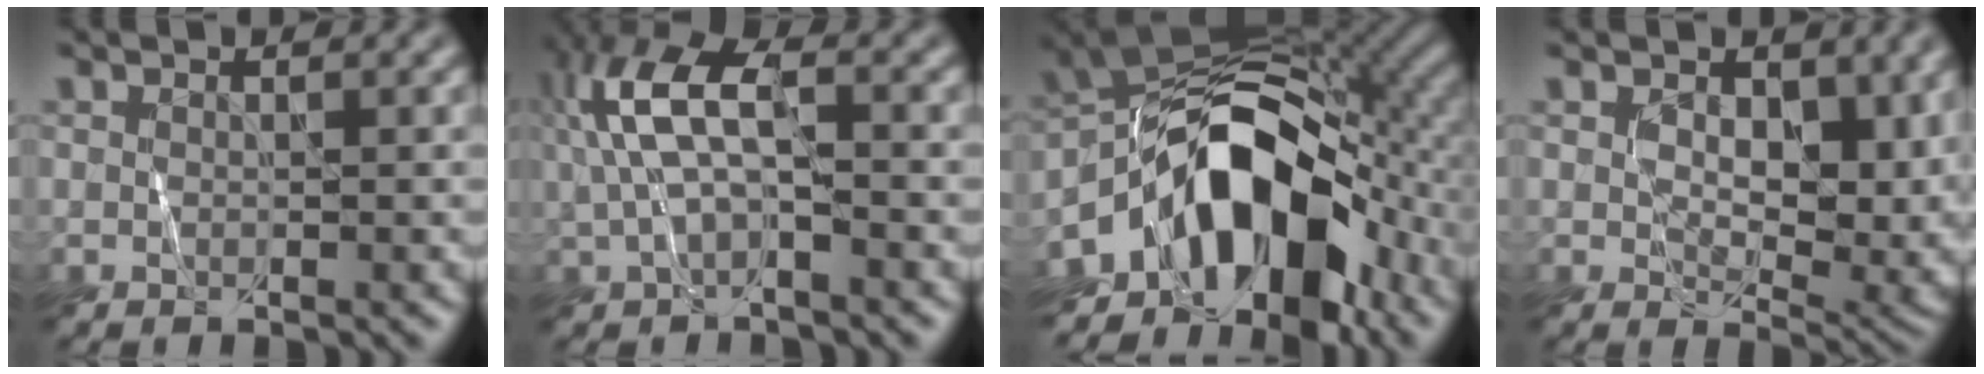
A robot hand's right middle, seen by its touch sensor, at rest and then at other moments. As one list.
[{"total": 6.1, "force": [1.0, 2.6, 5.4], "torque": [-0.124, 0.021, 0.013]}, {"total": 12.0, "force": [-6.0, 6.8, 7.9], "torque": [-0.105, 0.014, -0.112]}, {"total": 6.8, "force": [1.9, 4.4, 4.8], "torque": [-0.071, -0.013, 0.040]}]